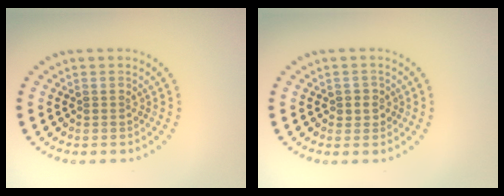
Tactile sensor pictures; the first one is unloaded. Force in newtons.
{"total": 1.2, "press": 1.1, "slide": 0.5}